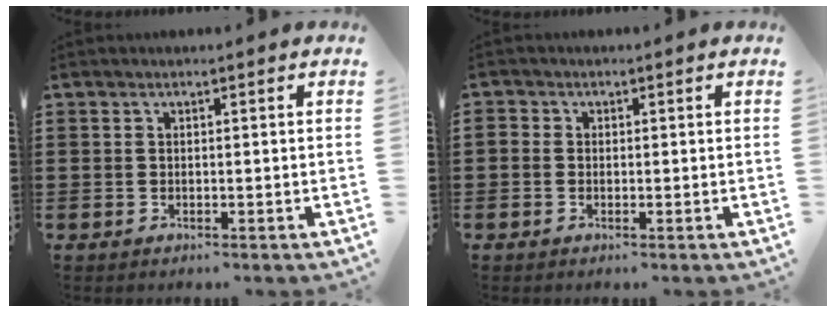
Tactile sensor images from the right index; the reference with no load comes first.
{"total": 0.9, "force": [-0.4, 0.8, 0.2], "torque": [-0.005, 0.004, -0.008]}